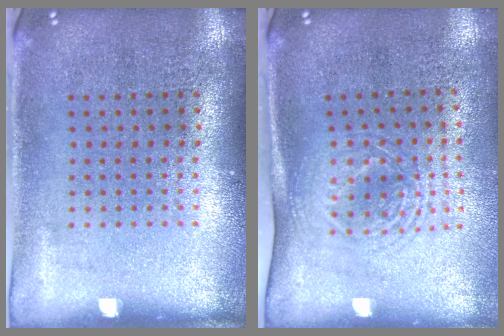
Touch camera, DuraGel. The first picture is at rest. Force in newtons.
{"total": 1.7, "press": 1.3, "slide": 1.1}